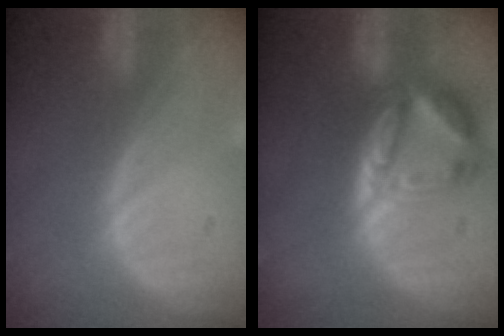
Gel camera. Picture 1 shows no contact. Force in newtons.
{"total": 8.0, "press": 7.0, "slide": 3.8}